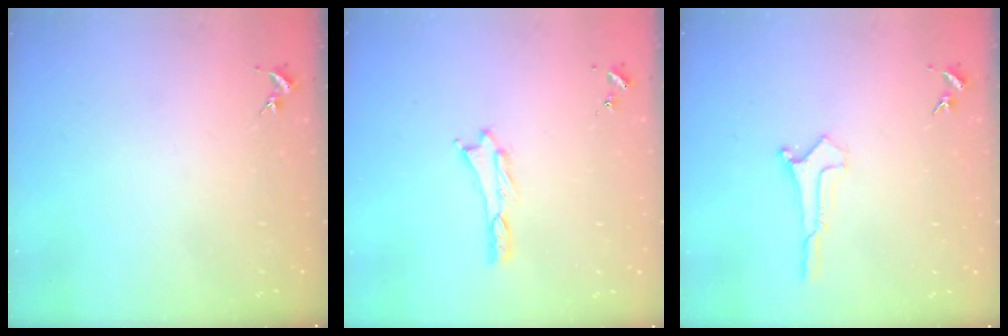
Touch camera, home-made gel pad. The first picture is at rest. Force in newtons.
{"total": 0.0}
{"total": 0.0}